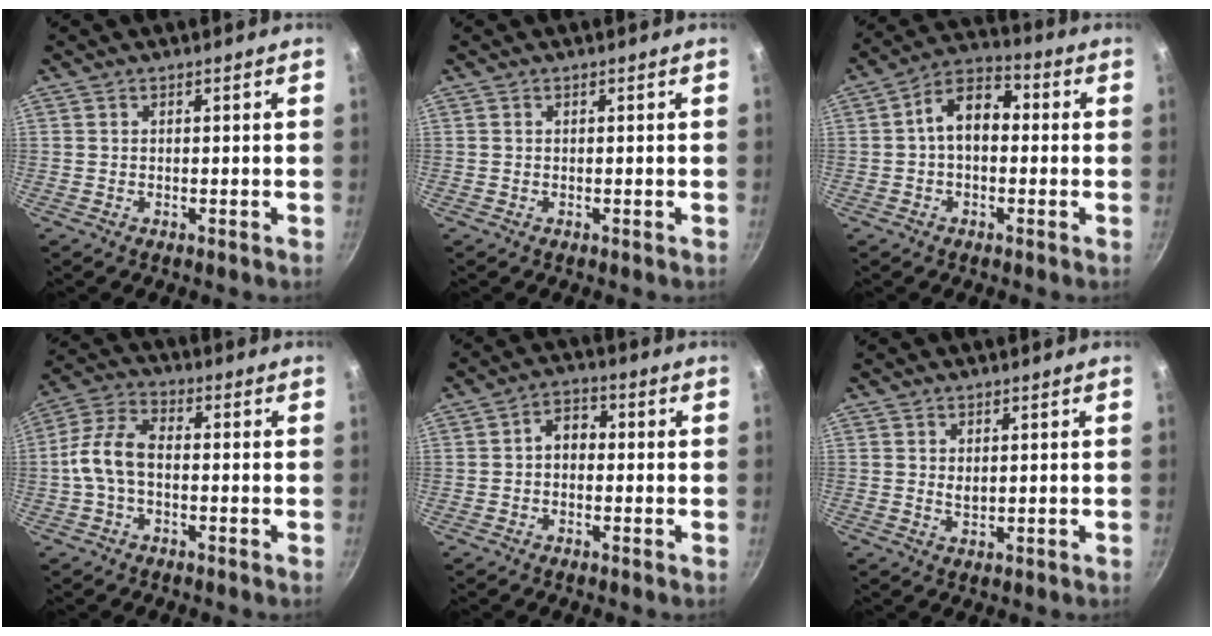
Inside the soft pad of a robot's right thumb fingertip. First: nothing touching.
{"total": 0.0}
{"total": 9.6, "force": [0.4, 6.1, 7.3], "torque": [-0.105, 0.033, -0.007]}
{"total": 8.7, "force": [-1.0, 5.0, 7.0], "torque": [-0.144, 0.031, -0.027]}
{"total": 4.4, "force": [-0.3, 3.2, 2.9], "torque": [-0.029, 0.019, -0.017]}
{"total": 1.5, "force": [0.5, 0.7, 1.2], "torque": [-0.019, -0.007, 0.011]}